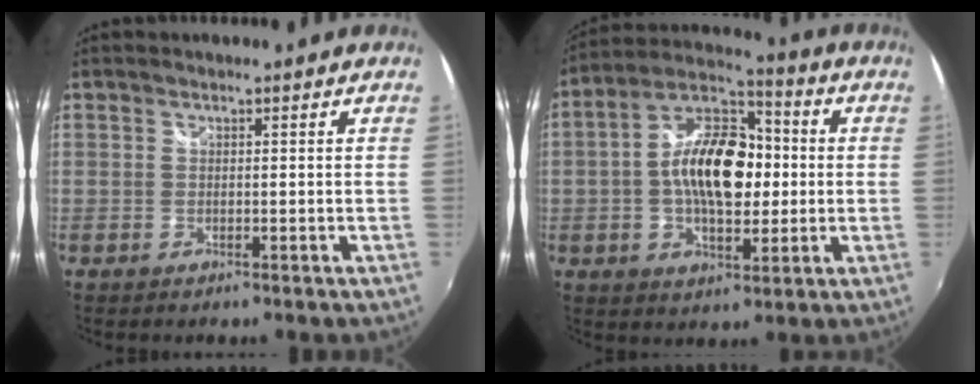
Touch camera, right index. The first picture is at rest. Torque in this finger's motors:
{"motor_torque": [1.24, -0.69, 0.75, 0.21]}